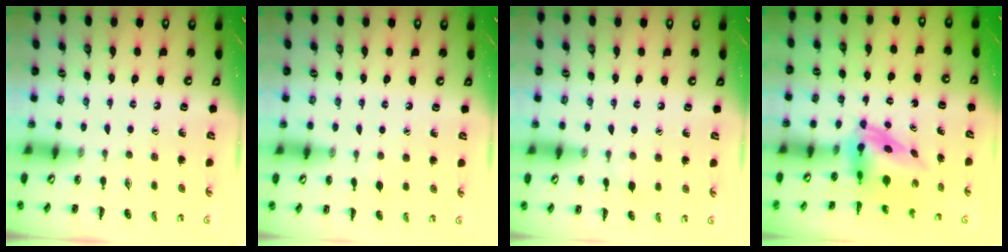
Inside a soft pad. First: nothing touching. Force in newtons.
{"total": 3.4, "press": 3.1, "slide": 1.2}
{"total": 4.7, "press": 4.4, "slide": 1.7}
{"total": 4.0, "press": 3.9, "slide": 1.0}